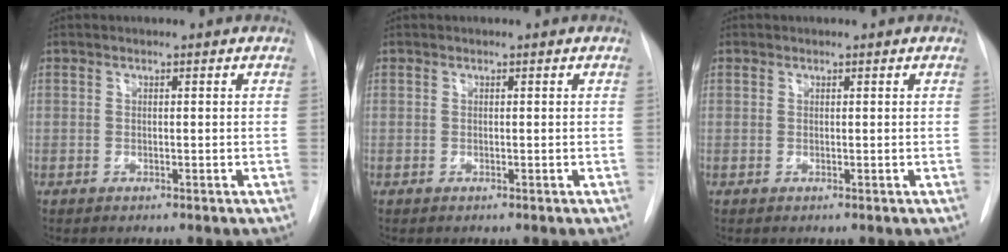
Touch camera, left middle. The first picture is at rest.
{"total": 0.0}
{"total": 0.6, "force": [-0.1, -0.3, -0.6], "torque": [0.014, -0.003, -0.002]}